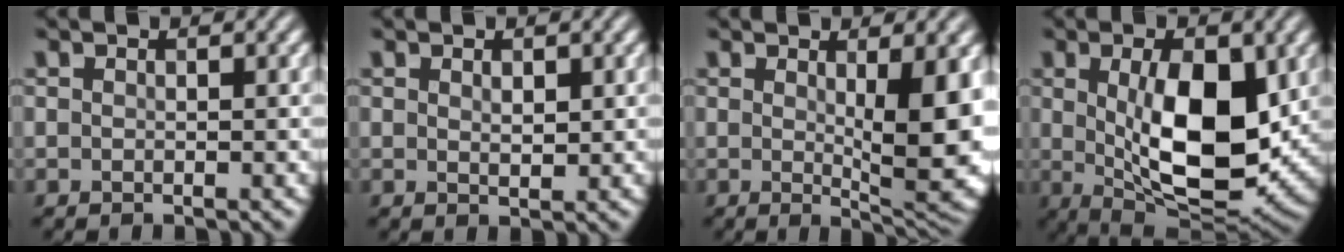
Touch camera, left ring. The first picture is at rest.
{"total": 1.2, "force": [0.6, 0.6, 0.9], "torque": [-0.015, -0.002, 0.012]}
{"total": 7.7, "force": [0.7, 1.9, 7.4], "torque": [-0.098, -0.016, 0.020]}
{"total": 10.8, "force": [0.9, 4.7, 9.7], "torque": [-0.155, -0.010, 0.027]}